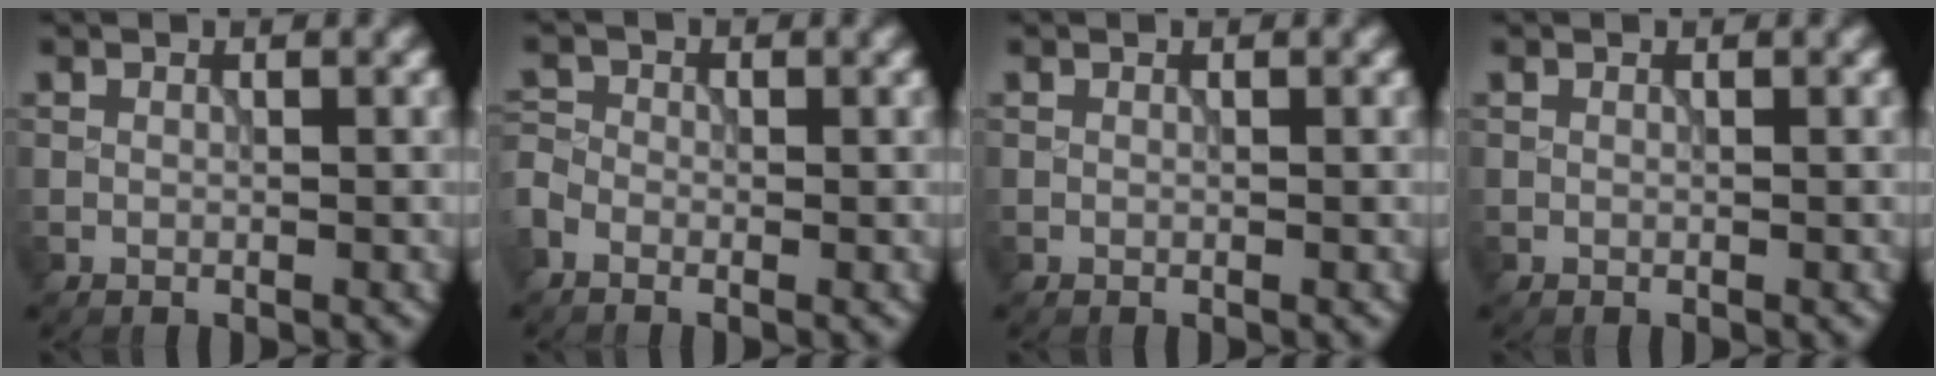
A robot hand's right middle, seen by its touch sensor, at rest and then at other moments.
{"total": 2.0, "force": [-1.2, 1.3, 0.9], "torque": [-0.026, -0.002, -0.030]}
{"total": 0.0}
{"total": 0.0}